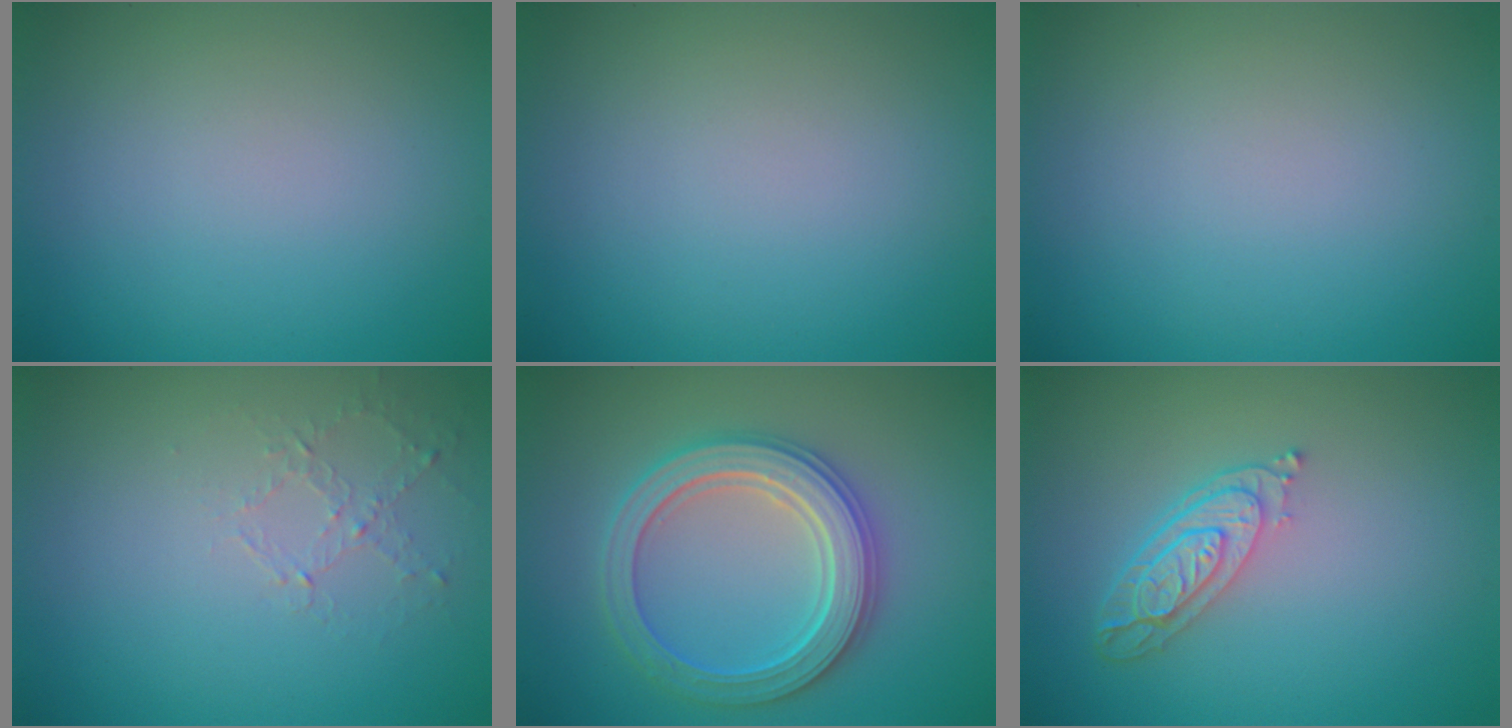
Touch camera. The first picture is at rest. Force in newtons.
{"total": 0.0}
{"total": 0.0}
{"total": 1.0, "press": 0.4, "slide": 0.9}
{"total": 5.5, "press": 5.5, "slide": 0.9}
{"total": 3.9, "press": 2.9, "slide": 2.6}